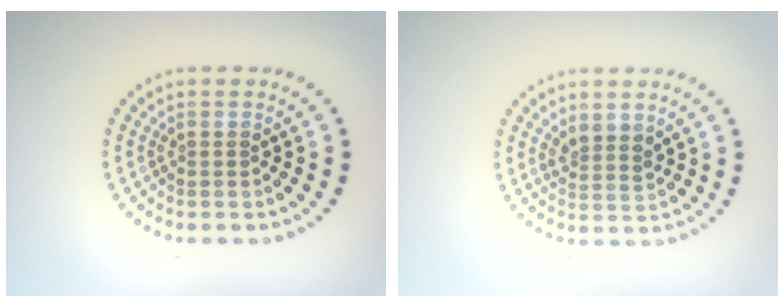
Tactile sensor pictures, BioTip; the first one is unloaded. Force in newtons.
{"total": 1.9, "press": 1.6, "slide": 1.1}